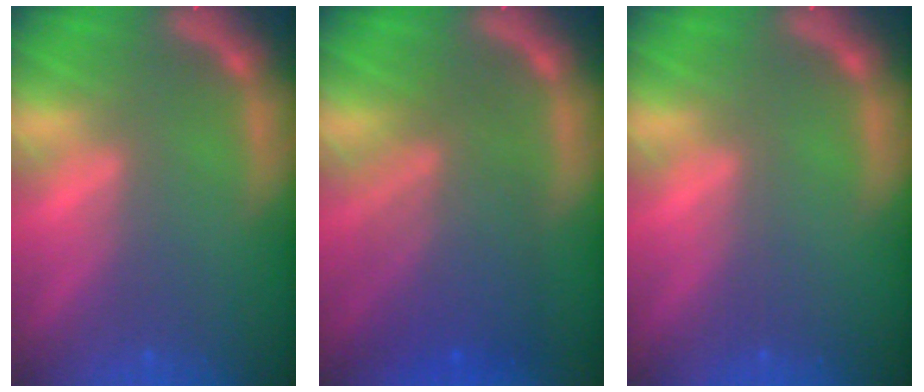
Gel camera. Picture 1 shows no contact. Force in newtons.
{"total": 7.1}
{"total": 0.0}